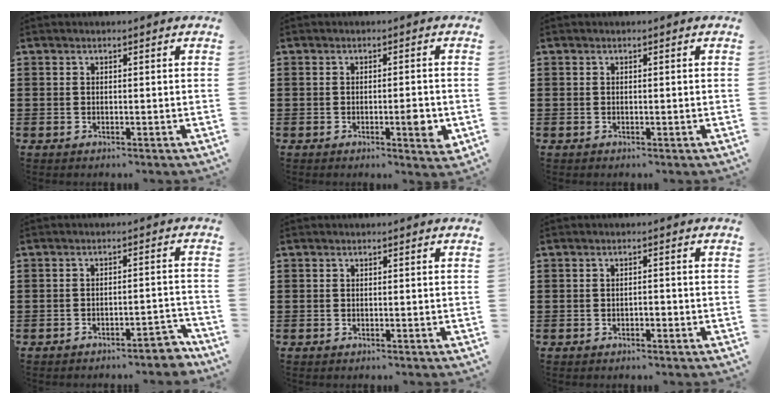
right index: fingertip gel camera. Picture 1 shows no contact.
{"total": 4.3, "force": [-1.3, 0.8, 4.0], "torque": [-0.054, -0.005, -0.023]}
{"total": 0.0}
{"total": 3.4, "force": [-3.1, 0.4, 1.4], "torque": [-0.025, 0.003, -0.062]}
{"total": 0.0}
{"total": 1.1, "force": [-0.8, 0.5, 0.5], "torque": [-0.014, -0.003, -0.016]}